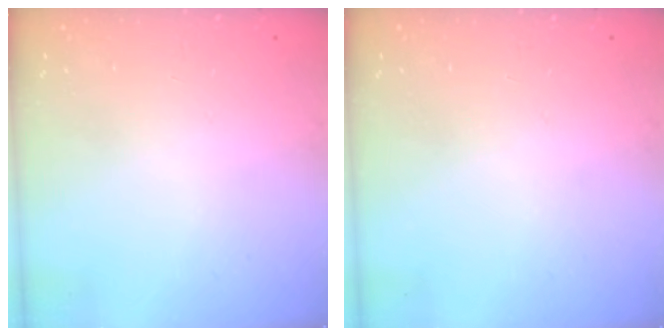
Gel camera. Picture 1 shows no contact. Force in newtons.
{"total": 0.0}